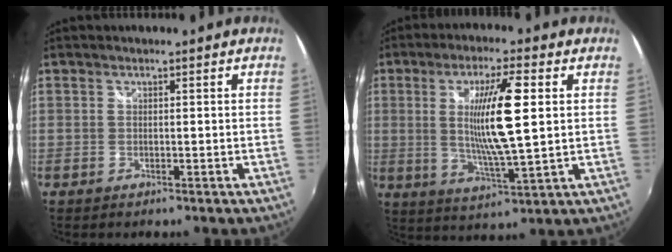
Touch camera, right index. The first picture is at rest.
{"total": 12.1, "force": [2.0, 0.8, 11.9], "torque": [-0.214, -0.010, 0.038]}